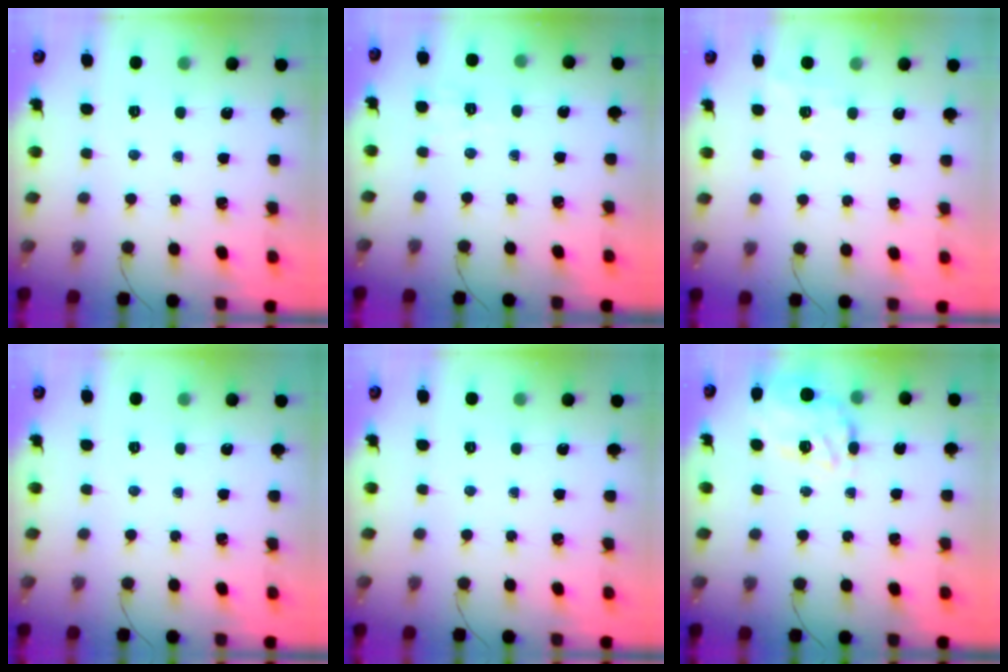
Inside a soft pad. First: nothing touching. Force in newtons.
{"total": 2.7, "press": 2.0, "slide": 1.8}
{"total": 6.1, "press": 5.9, "slide": 1.6}
{"total": 0.0}
{"total": 0.0}
{"total": 12.5, "press": 12.0, "slide": 3.4}